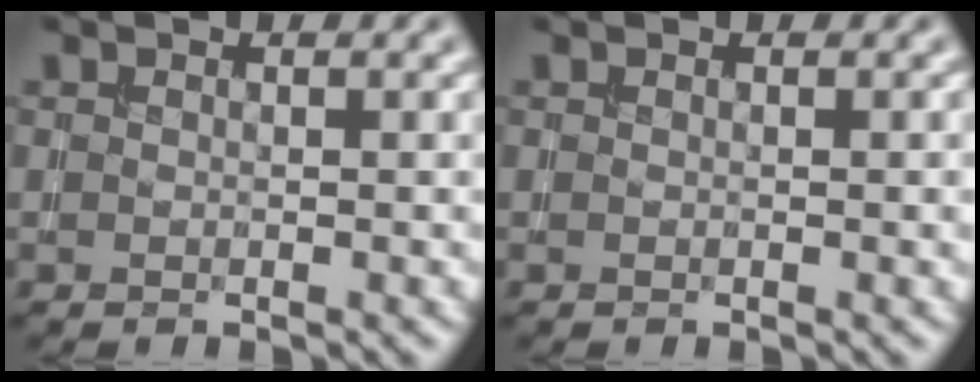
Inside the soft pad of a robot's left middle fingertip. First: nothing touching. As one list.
[{"total": 0.7, "force": [0.0, 0.1, 0.7], "torque": [-0.007, 0.000, 0.000]}]